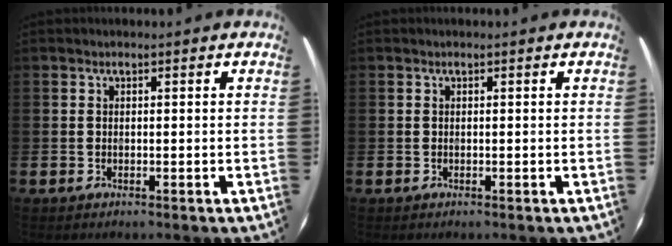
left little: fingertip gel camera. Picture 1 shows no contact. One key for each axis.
{"total": 0.0}